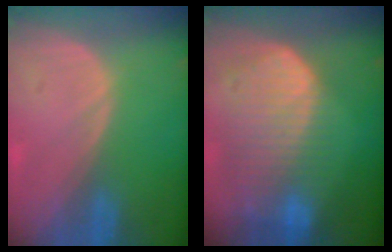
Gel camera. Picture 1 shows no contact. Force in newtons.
{"total": 10.2, "press": 8.8, "slide": 5.1}